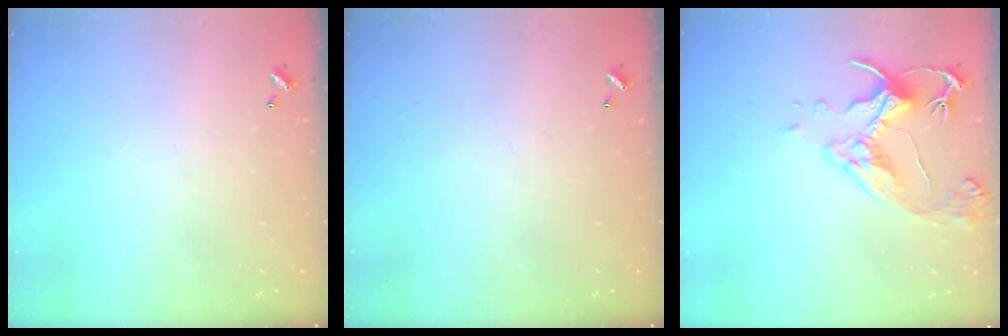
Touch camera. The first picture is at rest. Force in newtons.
{"total": 0.0}
{"total": 6.6, "press": 6.5, "slide": 1.2}